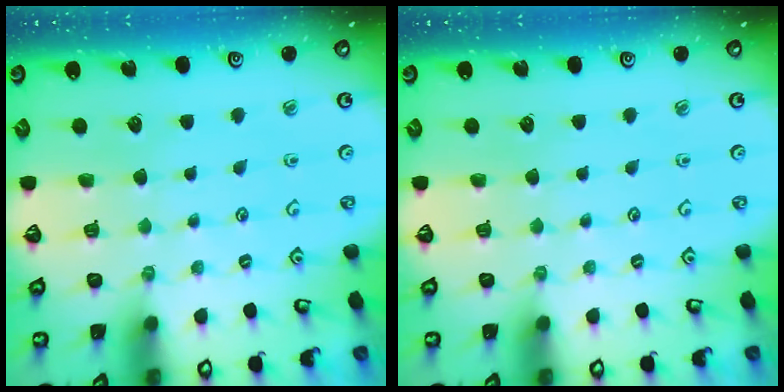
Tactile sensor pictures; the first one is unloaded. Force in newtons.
{"total": 0.0}